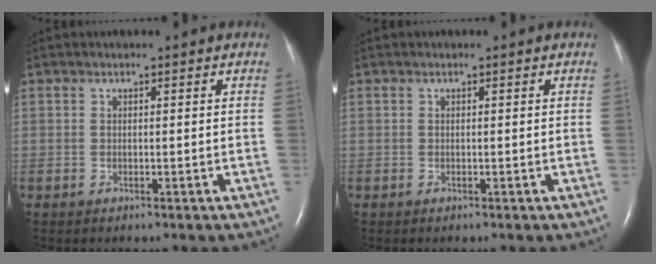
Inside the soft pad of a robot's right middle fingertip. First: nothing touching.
{"total": 0.0}